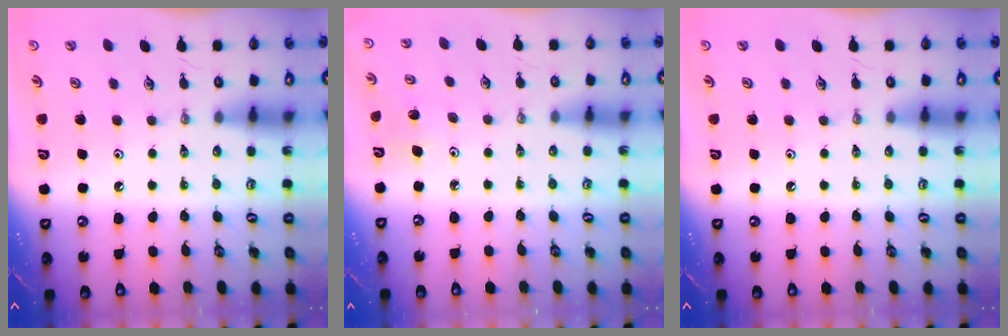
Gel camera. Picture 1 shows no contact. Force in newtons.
{"total": 3.7, "press": 3.4, "slide": 1.4}
{"total": 0.0}